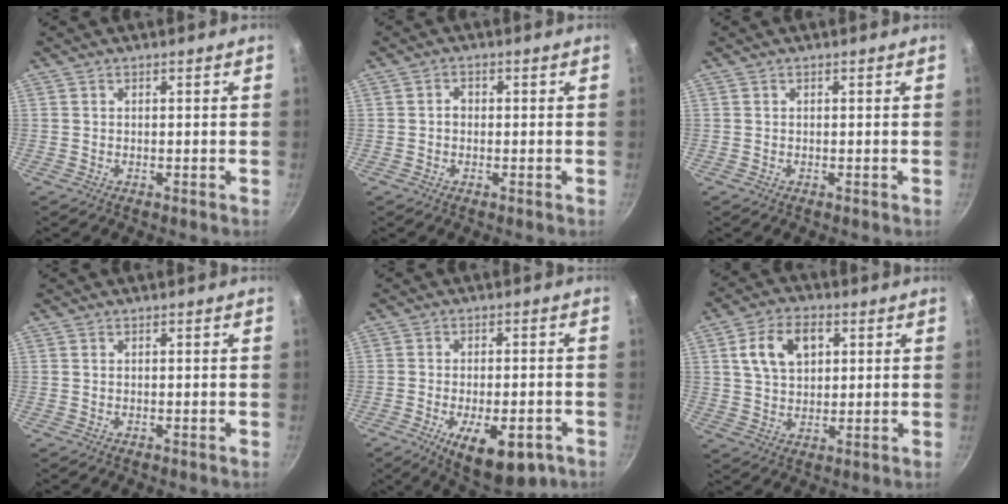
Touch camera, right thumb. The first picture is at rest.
{"total": 1.7, "force": [-0.1, 1.4, 1.0], "torque": [-0.012, 0.008, -0.003]}
{"total": 0.0}
{"total": 0.0}
{"total": 12.6, "force": [-5.6, 5.5, 9.8], "torque": [-0.124, 0.013, -0.069]}
{"total": 10.4, "force": [3.1, 6.9, 7.1], "torque": [-0.110, 0.004, 0.052]}